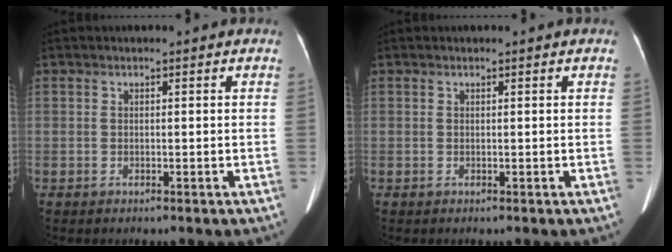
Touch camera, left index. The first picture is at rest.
{"total": 0.0}